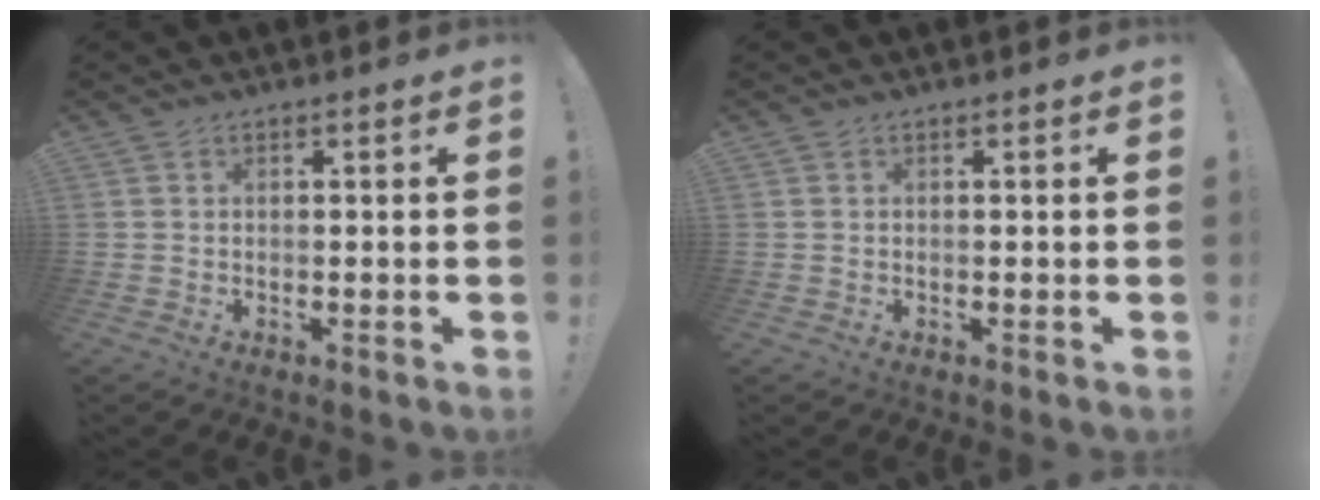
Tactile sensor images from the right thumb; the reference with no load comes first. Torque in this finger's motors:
{"motor_torque": [0.00, 0.00, 0.06, -0.04, 0.00]}